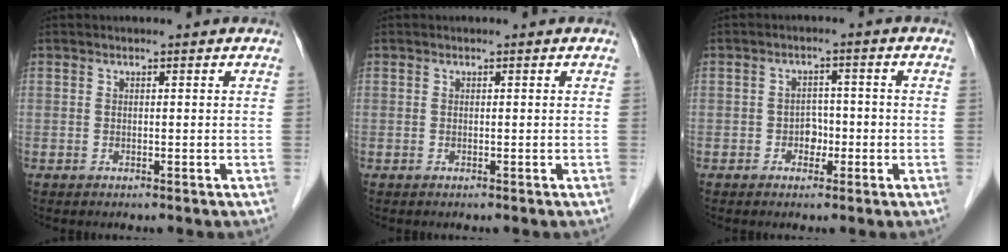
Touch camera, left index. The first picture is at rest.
{"total": 0.0}
{"total": 2.7, "force": [-1.1, 2.0, 1.6], "torque": [-0.019, 0.006, -0.018]}